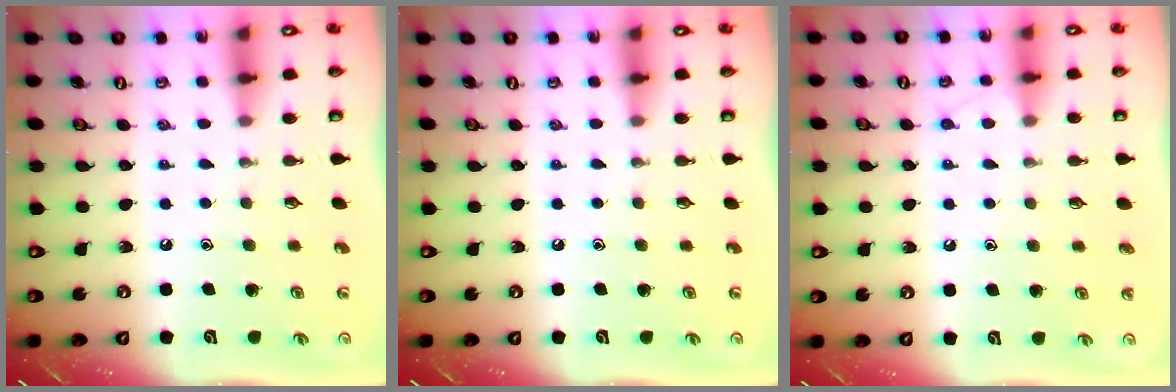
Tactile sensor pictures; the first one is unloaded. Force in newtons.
{"total": 0.0}
{"total": 4.2, "press": 4.2, "slide": 0.5}